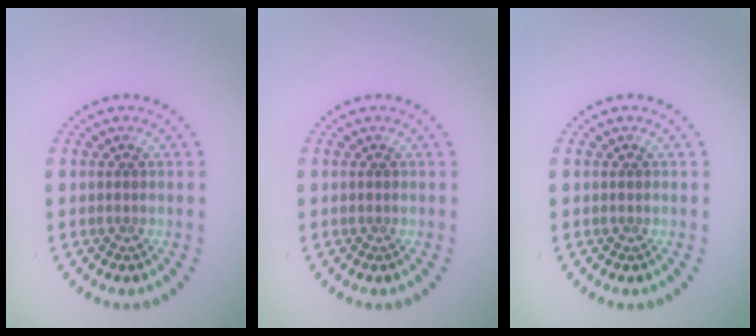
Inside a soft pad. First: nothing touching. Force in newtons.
{"total": 0.0}
{"total": 0.0}